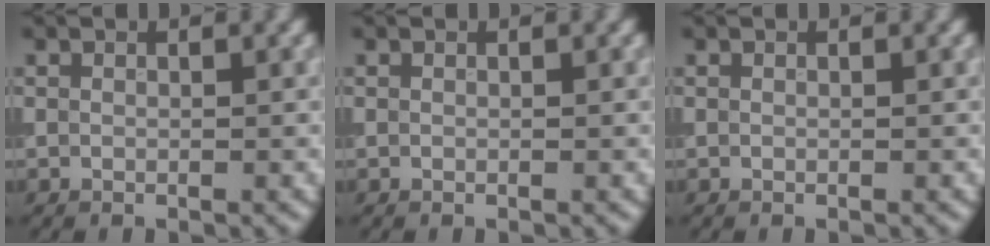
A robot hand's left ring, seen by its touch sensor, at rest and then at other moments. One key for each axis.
{"total": 0.0}
{"total": 0.0}